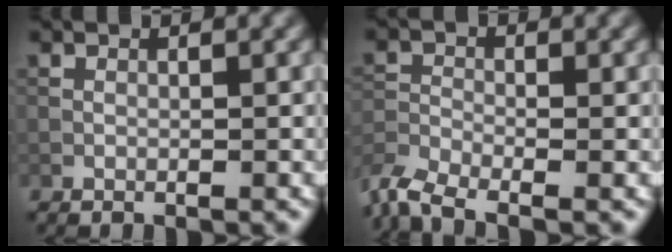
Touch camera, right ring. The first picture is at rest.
{"total": 5.0, "force": [-4.1, 1.5, 2.6], "torque": [-0.059, -0.012, -0.094]}